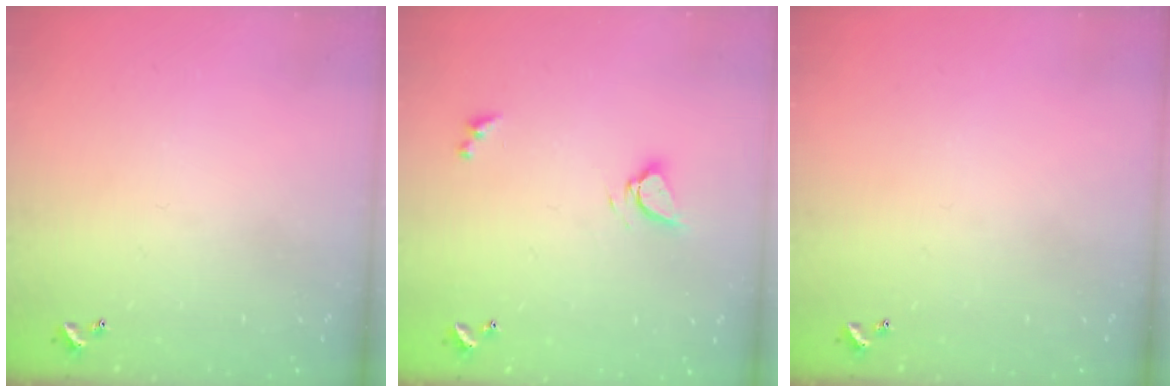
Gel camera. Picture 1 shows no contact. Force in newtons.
{"total": 3.3, "press": 3.3, "slide": 0.5}
{"total": 0.0}